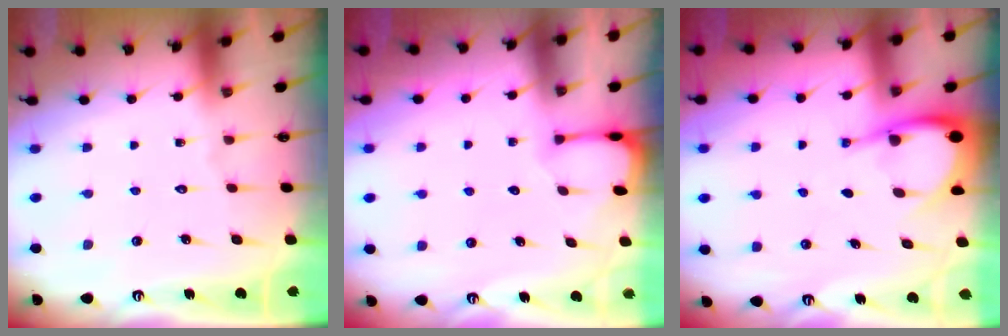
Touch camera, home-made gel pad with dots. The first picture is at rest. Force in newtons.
{"total": 1.3, "press": 1.2, "slide": 0.2}
{"total": 4.8, "press": 4.8, "slide": 0.7}